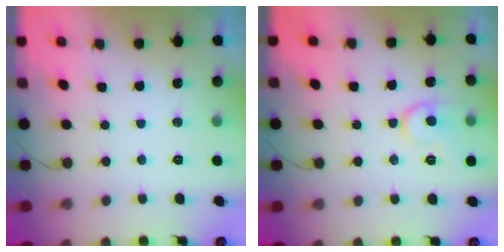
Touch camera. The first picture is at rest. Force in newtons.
{"total": 11.2, "press": 11.2, "slide": 0.9}